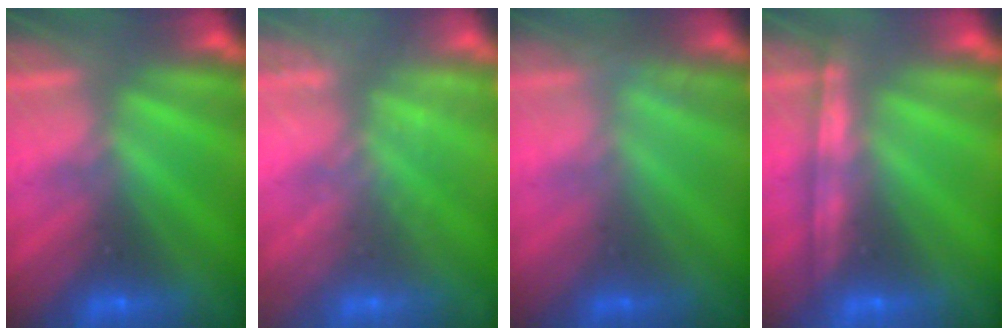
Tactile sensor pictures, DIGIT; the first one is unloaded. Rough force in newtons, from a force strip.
{"total": 1.9}
{"total": 2.7}
{"total": 1.2}